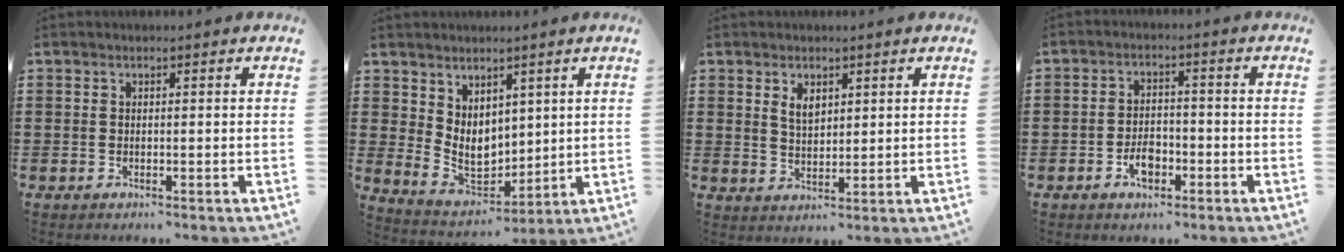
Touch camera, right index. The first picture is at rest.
{"total": 5.8, "force": [2.6, 4.3, 2.9], "torque": [-0.063, -0.006, 0.053]}
{"total": 3.1, "force": [1.8, 1.8, 1.8], "torque": [-0.034, 0.002, 0.030]}
{"total": 3.9, "force": [-1.9, 2.3, 2.5], "torque": [-0.045, -0.001, -0.039]}